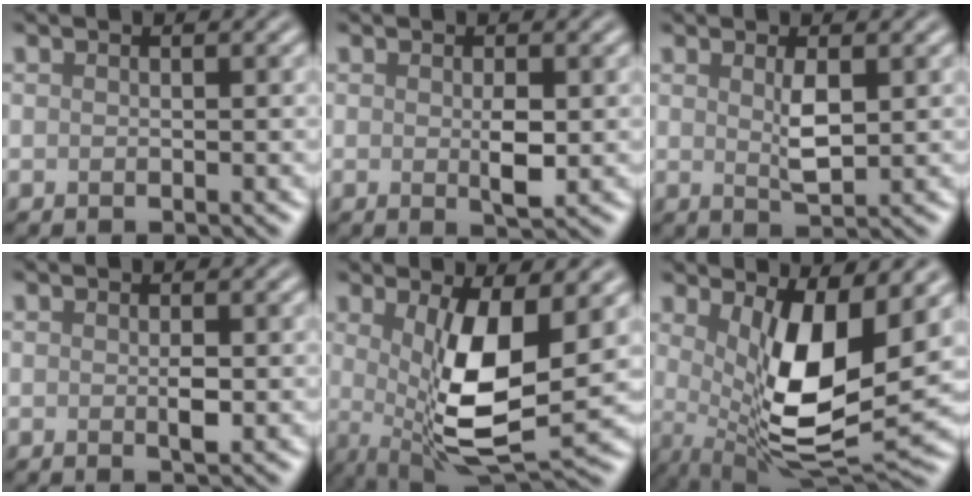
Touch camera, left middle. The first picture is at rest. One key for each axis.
{"total": 1.8, "fx": -0.1, "fy": 0.3, "fz": 1.8, "tx": -0.038, "ty": -0.006, "tz": -0.001}
{"total": 2.1, "fx": 0.5, "fy": 0.5, "fz": 2.0, "tx": -0.044, "ty": -0.004, "tz": 0.013}
{"total": 1.0, "fx": -0.2, "fy": 0.1, "fz": 1.0, "tx": -0.022, "ty": -0.002, "tz": -0.004}
{"total": 8.6, "fx": 0.8, "fy": 2.7, "fz": 8.1, "tx": -0.152, "ty": -0.018, "tz": 0.018}
{"total": 9.2, "fx": 1.6, "fy": 3.1, "fz": 8.6, "tx": -0.158, "ty": -0.026, "tz": 0.034}